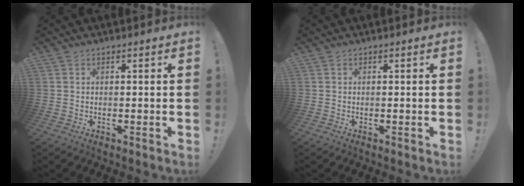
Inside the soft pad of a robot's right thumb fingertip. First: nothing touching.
{"total": 0.0}